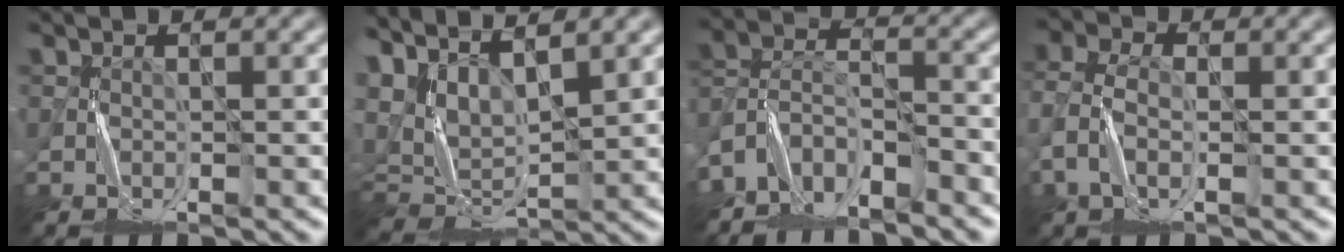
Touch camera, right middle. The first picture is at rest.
{"total": 5.4, "force": [2.7, 2.9, 3.6], "torque": [-0.083, 0.006, 0.054]}
{"total": 6.1, "force": [-5.4, 2.0, 1.8], "torque": [-0.036, -0.001, -0.113]}
{"total": 3.4, "force": [-1.2, 2.1, 2.3], "torque": [-0.065, 0.005, -0.032]}